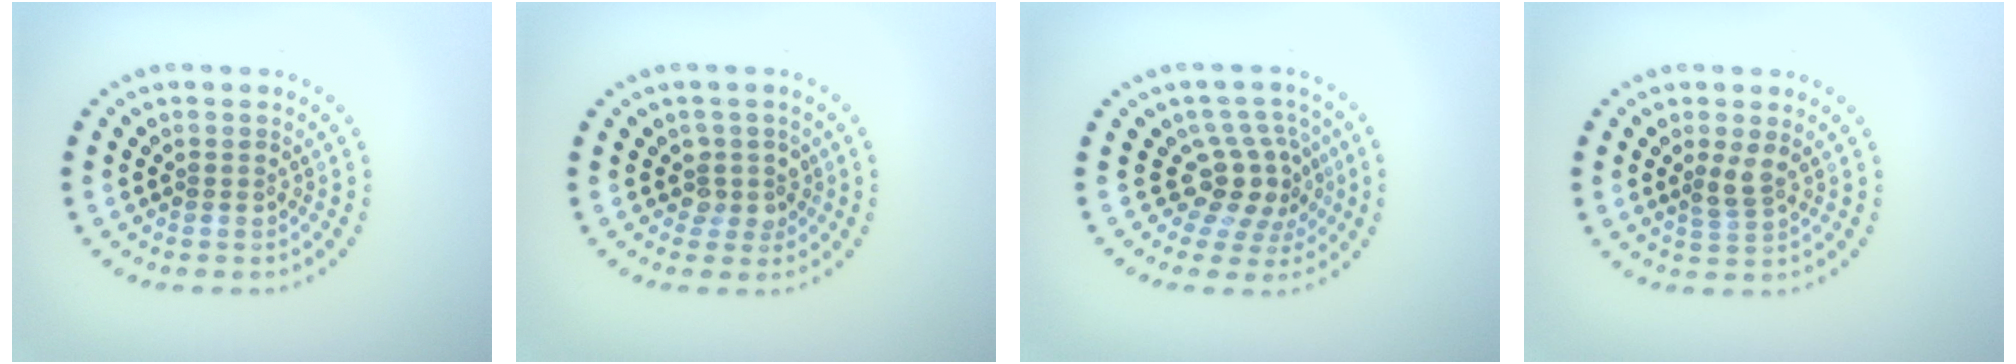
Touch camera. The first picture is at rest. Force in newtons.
{"total": 2.0, "press": 1.6, "slide": 1.2}
{"total": 3.9, "press": 3.0, "slide": 2.6}
{"total": 1.7, "press": 1.4, "slide": 1.0}